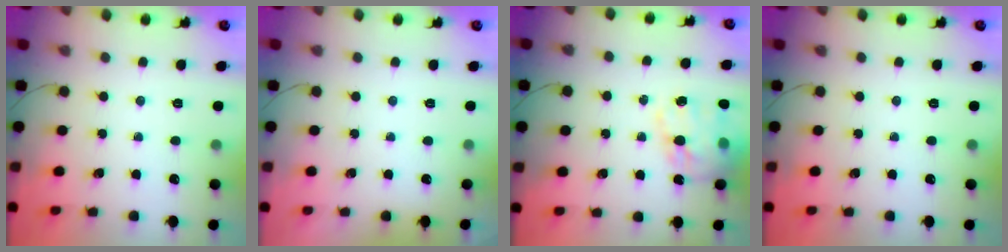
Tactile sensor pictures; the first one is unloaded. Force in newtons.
{"total": 1.9, "press": 1.9, "slide": 0.3}
{"total": 17.8, "press": 17.4, "slide": 4.0}
{"total": 0.0}